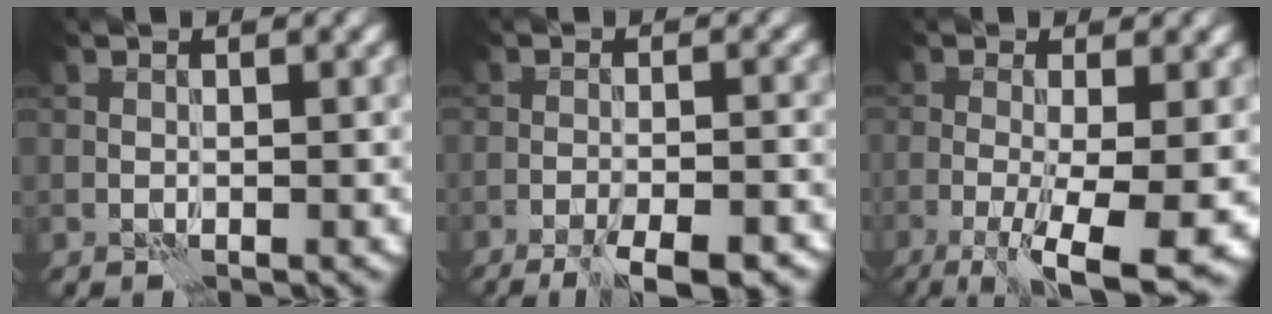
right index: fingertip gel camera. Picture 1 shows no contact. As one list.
[{"total": 9.5, "force": [-7.8, 2.3, 5.0], "torque": [-0.064, -0.004, -0.101]}, {"total": 8.4, "force": [-3.7, 1.9, 7.3], "torque": [-0.121, -0.012, -0.059]}]